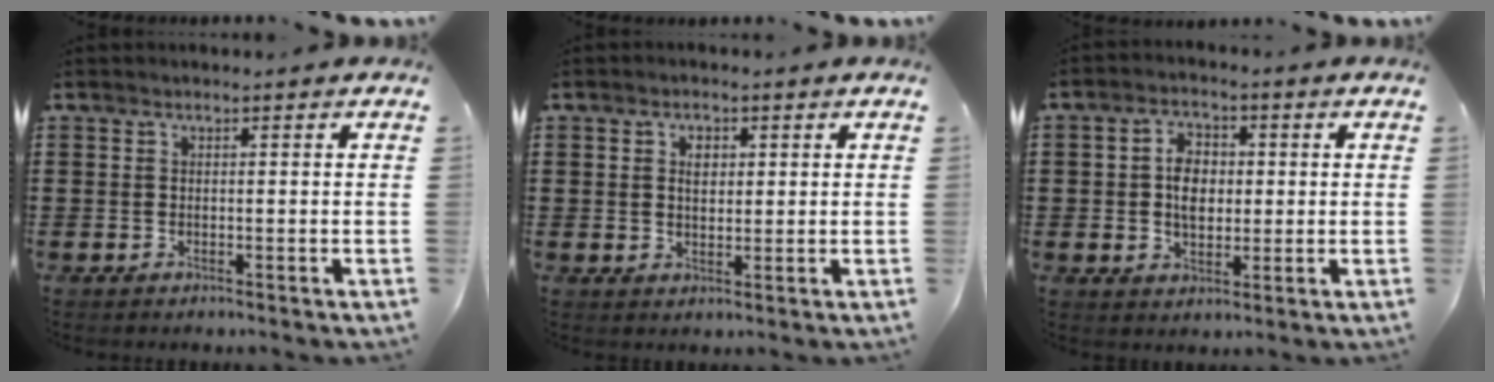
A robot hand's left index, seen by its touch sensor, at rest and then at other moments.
{"total": 2.4, "force": [0.9, 1.5, 1.6], "torque": [-0.018, 0.002, 0.012]}
{"total": 5.3, "force": [0.2, 3.5, 4.0], "torque": [-0.075, 0.011, 0.000]}